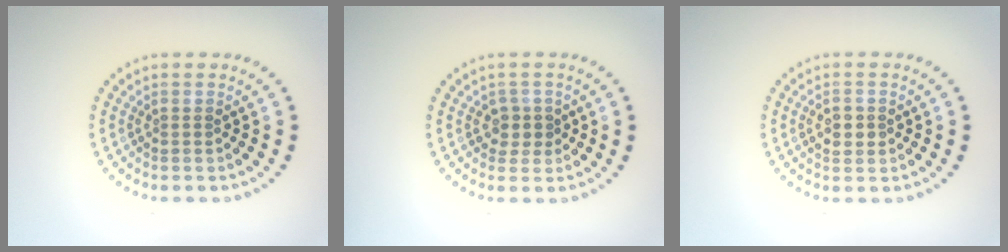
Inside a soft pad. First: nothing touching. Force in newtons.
{"total": 1.9, "press": 1.6, "slide": 1.1}
{"total": 2.3, "press": 2.3, "slide": 0.1}